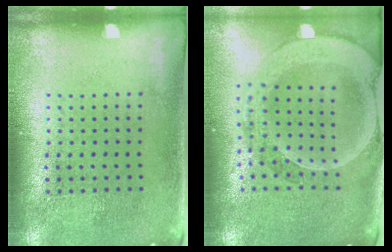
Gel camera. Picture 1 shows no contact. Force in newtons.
{"total": 2.7, "press": 2.4, "slide": 1.1}